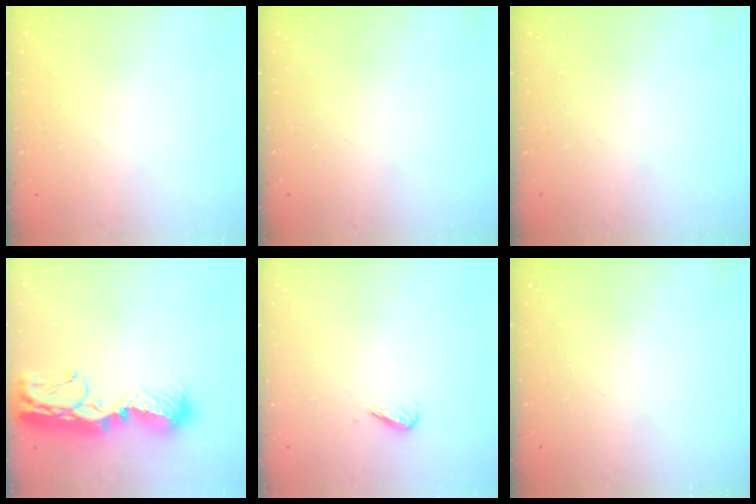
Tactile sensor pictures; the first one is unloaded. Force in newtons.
{"total": 0.0}
{"total": 0.0}
{"total": 15.0, "press": 15.0, "slide": 1.2}
{"total": 3.0, "press": 2.9, "slide": 0.6}
{"total": 0.0}